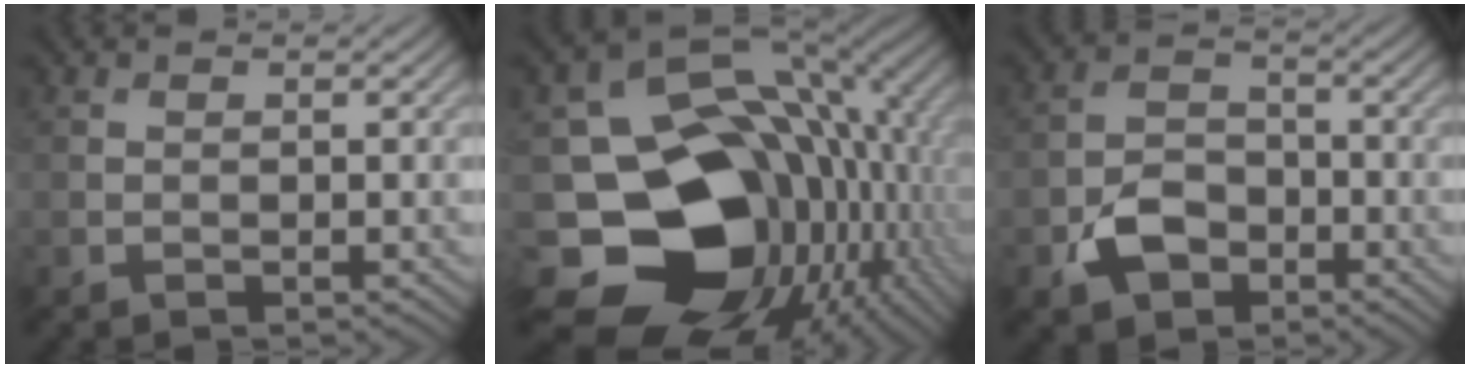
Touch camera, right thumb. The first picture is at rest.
{"total": 18.3, "force": [-3.9, 14.5, 10.5], "torque": [-0.196, -0.041, -0.055]}
{"total": 5.6, "force": [-2.9, 3.8, 2.9], "torque": [-0.059, -0.001, -0.062]}